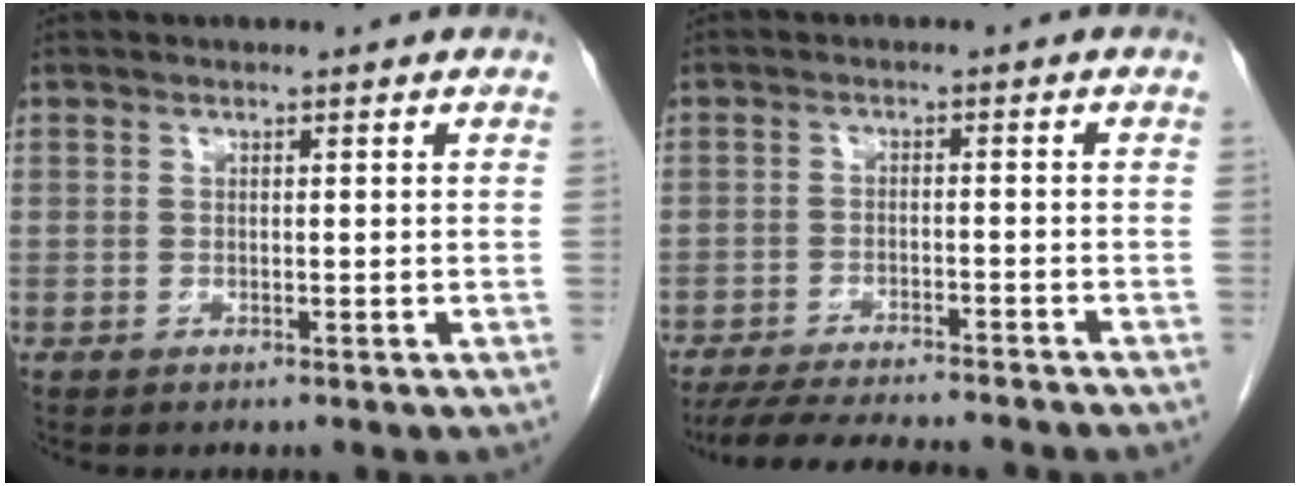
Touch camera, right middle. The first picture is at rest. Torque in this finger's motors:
{"motor_torque": [1.14, -1.00, 0.18, 0.08]}